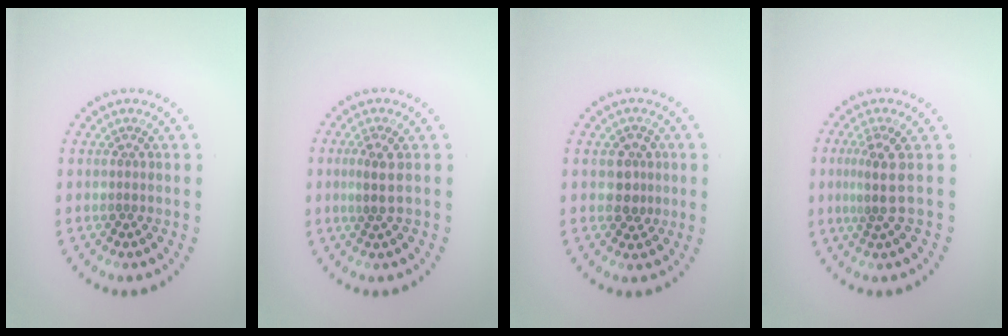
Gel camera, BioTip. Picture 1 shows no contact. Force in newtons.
{"total": 1.9, "press": 1.6, "slide": 0.9}
{"total": 2.2, "press": 2.1, "slide": 0.6}
{"total": 2.7, "press": 1.9, "slide": 1.9}